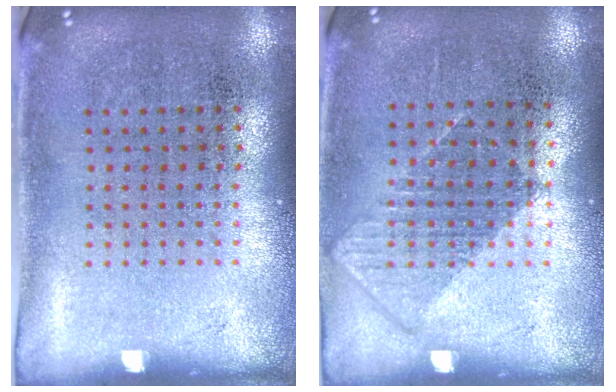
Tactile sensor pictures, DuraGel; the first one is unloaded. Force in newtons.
{"total": 0.8, "press": 0.8, "slide": 0.4}